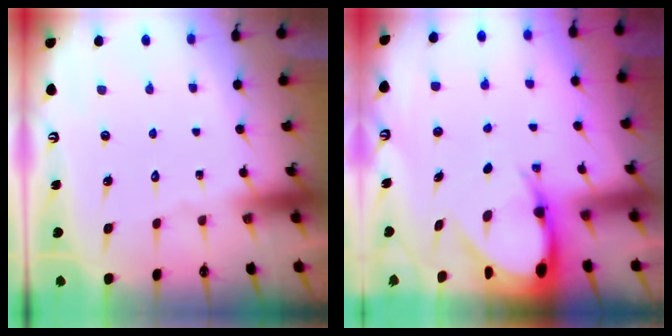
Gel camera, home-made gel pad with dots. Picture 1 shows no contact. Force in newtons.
{"total": 7.5, "press": 7.4, "slide": 0.9}